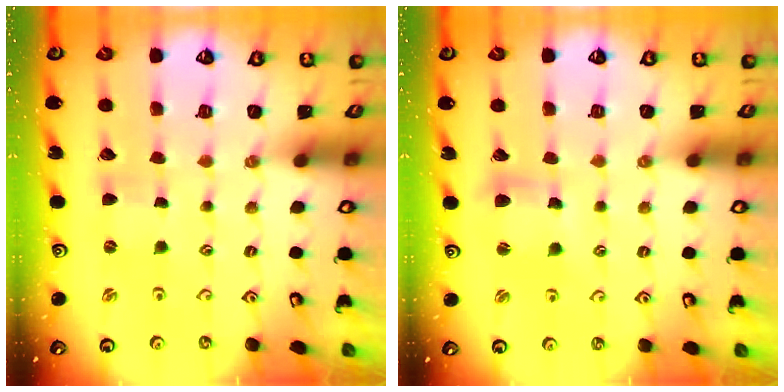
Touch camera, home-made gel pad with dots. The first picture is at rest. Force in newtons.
{"total": 6.3, "press": 6.2, "slide": 0.7}